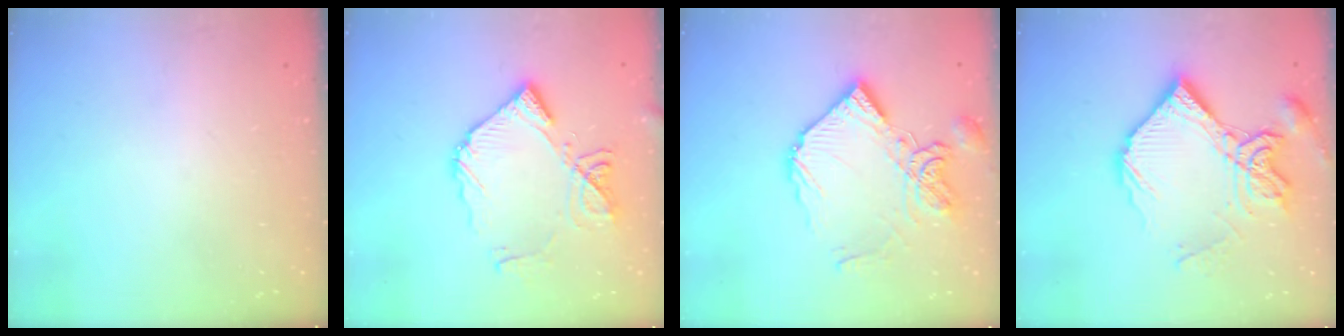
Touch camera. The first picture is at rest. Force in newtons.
{"total": 15.1, "press": 14.9, "slide": 1.9}
{"total": 15.1, "press": 15.0, "slide": 1.3}
{"total": 17.3, "press": 17.2, "slide": 1.9}